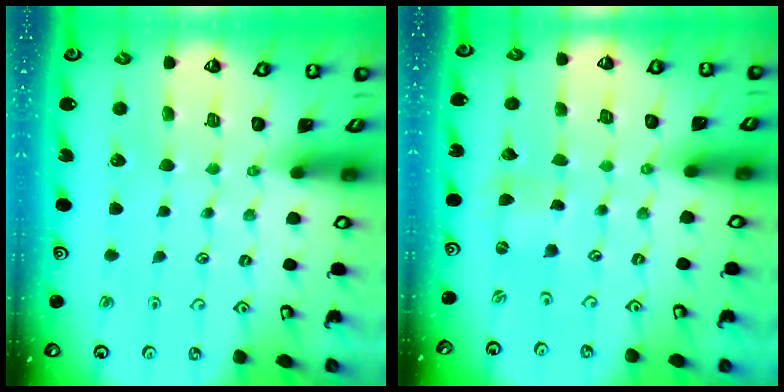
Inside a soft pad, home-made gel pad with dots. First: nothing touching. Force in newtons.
{"total": 0.0}